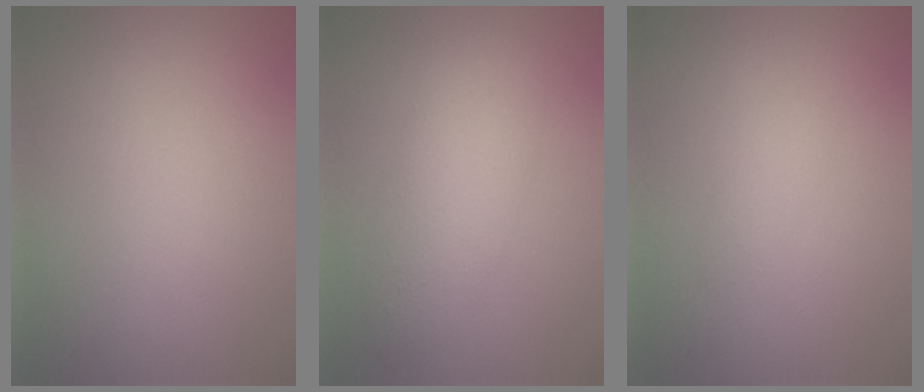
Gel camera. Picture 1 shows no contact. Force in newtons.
{"total": 4.2, "press": 4.2, "slide": 0.0}
{"total": 0.8, "press": 0.8, "slide": 0.1}